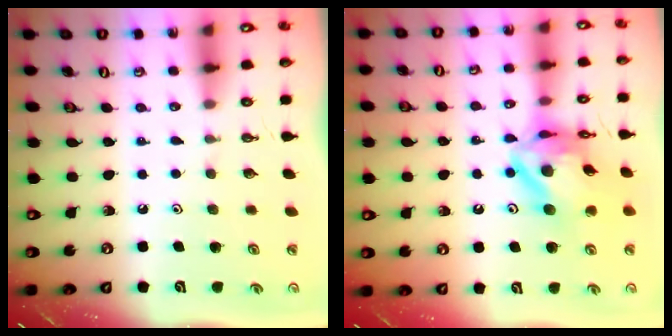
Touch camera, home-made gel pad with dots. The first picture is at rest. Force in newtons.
{"total": 14.7, "press": 14.6, "slide": 1.8}